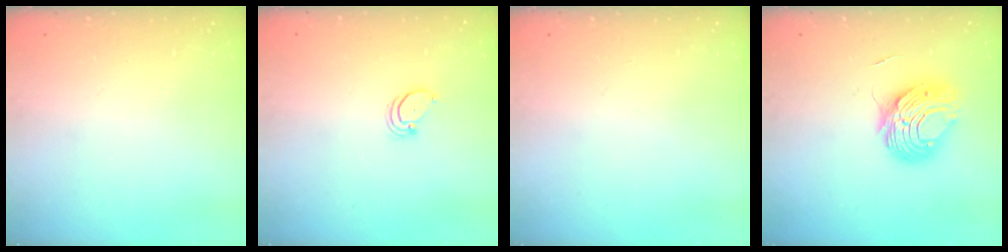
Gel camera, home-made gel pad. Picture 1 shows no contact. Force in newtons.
{"total": 2.0, "press": 2.0, "slide": 0.2}
{"total": 0.0}
{"total": 8.7, "press": 8.7, "slide": 0.8}